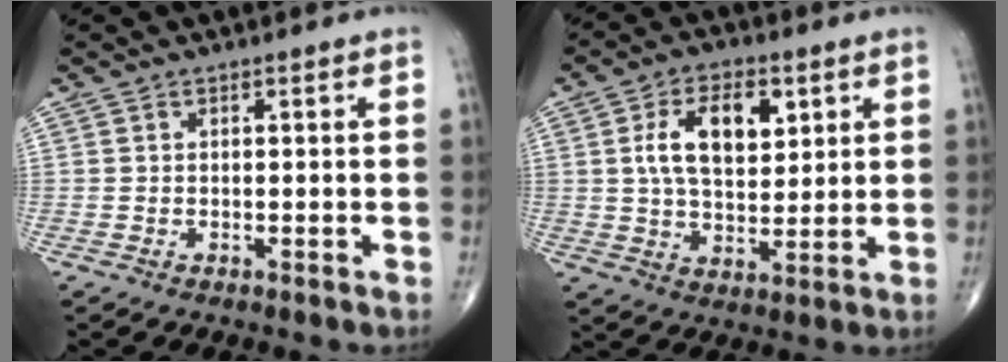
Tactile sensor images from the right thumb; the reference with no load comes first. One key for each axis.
{"total": 11.8, "fx": 3.4, "fy": 6.7, "fz": 9.2, "tx": -0.137, "ty": -0.008, "tz": 0.061}